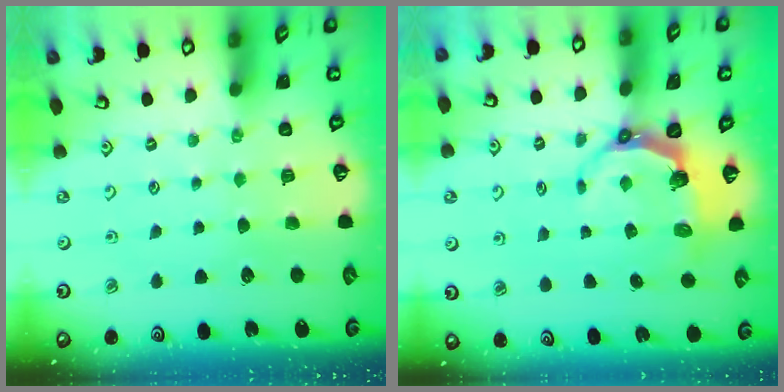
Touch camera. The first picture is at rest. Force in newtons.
{"total": 6.4, "press": 4.9, "slide": 4.2}